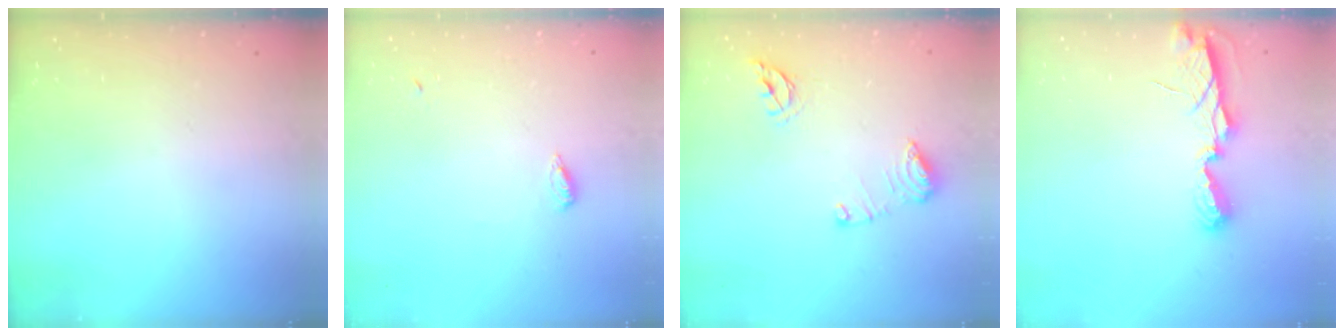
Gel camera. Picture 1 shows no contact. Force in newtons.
{"total": 3.1, "press": 3.0, "slide": 0.7}
{"total": 10.0, "press": 9.9, "slide": 1.0}
{"total": 6.6, "press": 6.6, "slide": 0.2}